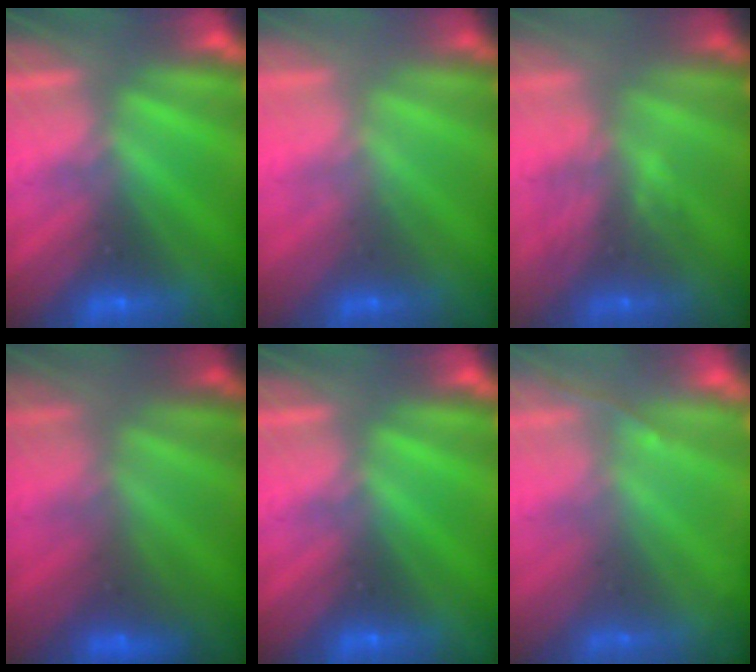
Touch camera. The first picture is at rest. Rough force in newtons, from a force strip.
{"total": 2.2}
{"total": 3.0}
{"total": 2.8}
{"total": 0.0}
{"total": 1.3}